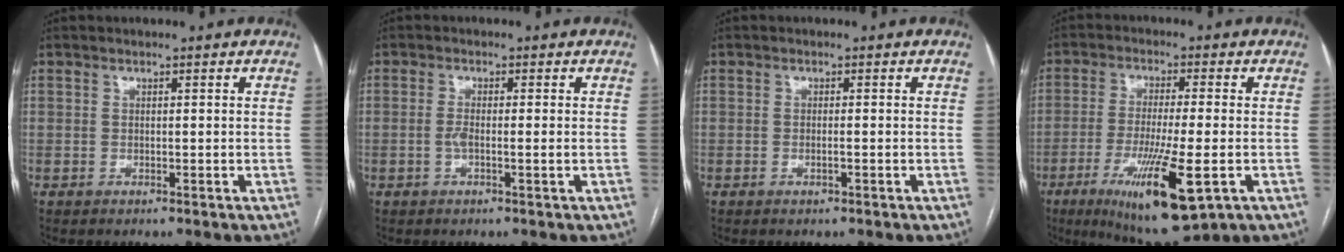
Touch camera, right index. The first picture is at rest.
{"total": 2.2, "force": [-0.4, 0.2, 2.1], "torque": [-0.043, 0.000, -0.009]}
{"total": 0.8, "force": [-0.3, 0.1, 0.8], "torque": [-0.016, -0.001, -0.003]}
{"total": 13.8, "force": [-5.3, 1.8, 12.6], "torque": [-0.228, -0.037, -0.083]}